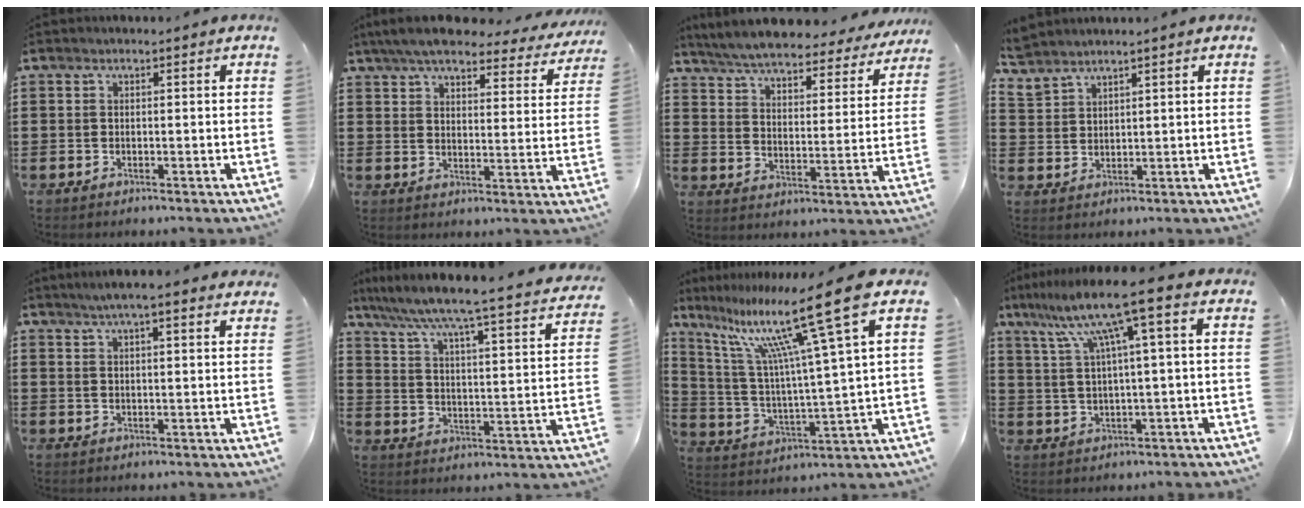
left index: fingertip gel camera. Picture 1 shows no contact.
{"total": 6.8, "force": [6.1, 0.7, 2.9], "torque": [-0.080, -0.026, 0.107]}
{"total": 6.0, "force": [5.8, 0.1, 1.6], "torque": [-0.060, -0.040, 0.099]}
{"total": 2.9, "force": [2.7, 0.8, -0.2], "torque": [-0.008, -0.005, 0.054]}
{"total": 4.3, "force": [3.6, 0.0, 2.4], "torque": [-0.056, -0.003, 0.064]}
{"total": 4.2, "force": [3.5, -0.9, 2.1], "torque": [-0.062, -0.052, 0.043]}
{"total": 16.7, "force": [10.5, 0.8, 12.9], "torque": [-0.253, -0.057, 0.161]}
{"total": 9.5, "force": [4.4, -0.6, 8.3], "torque": [-0.186, -0.017, 0.067]}